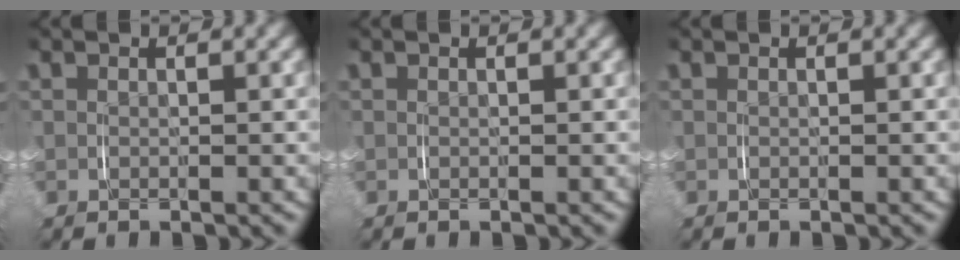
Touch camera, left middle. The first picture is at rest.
{"total": 0.0}
{"total": 0.0}